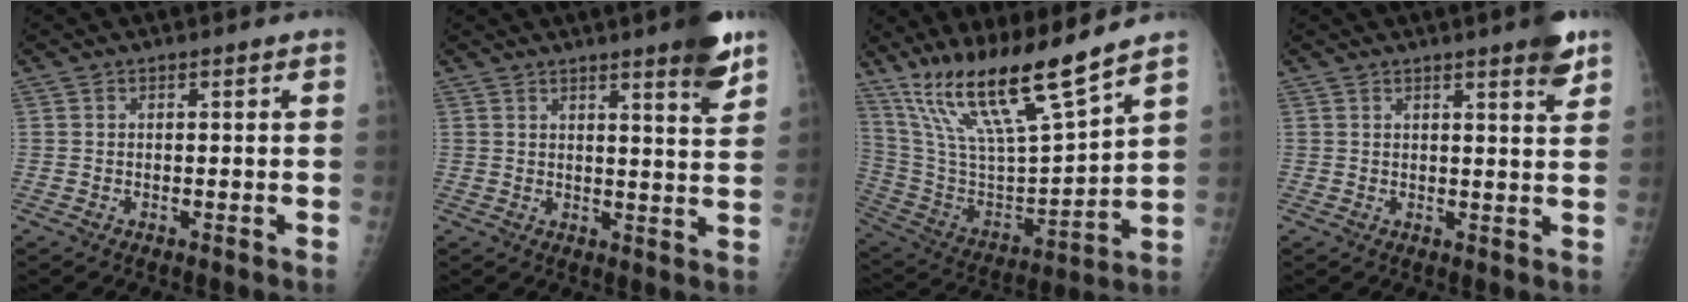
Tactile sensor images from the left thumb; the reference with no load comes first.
{"total": 7.3, "force": [4.8, 0.7, 5.4], "torque": [-0.061, -0.030, 0.062]}
{"total": 20.2, "force": [15.1, 2.2, 13.3], "torque": [-0.224, -0.070, 0.291]}
{"total": 4.8, "force": [3.2, 0.6, 3.5], "torque": [-0.039, -0.018, 0.038]}